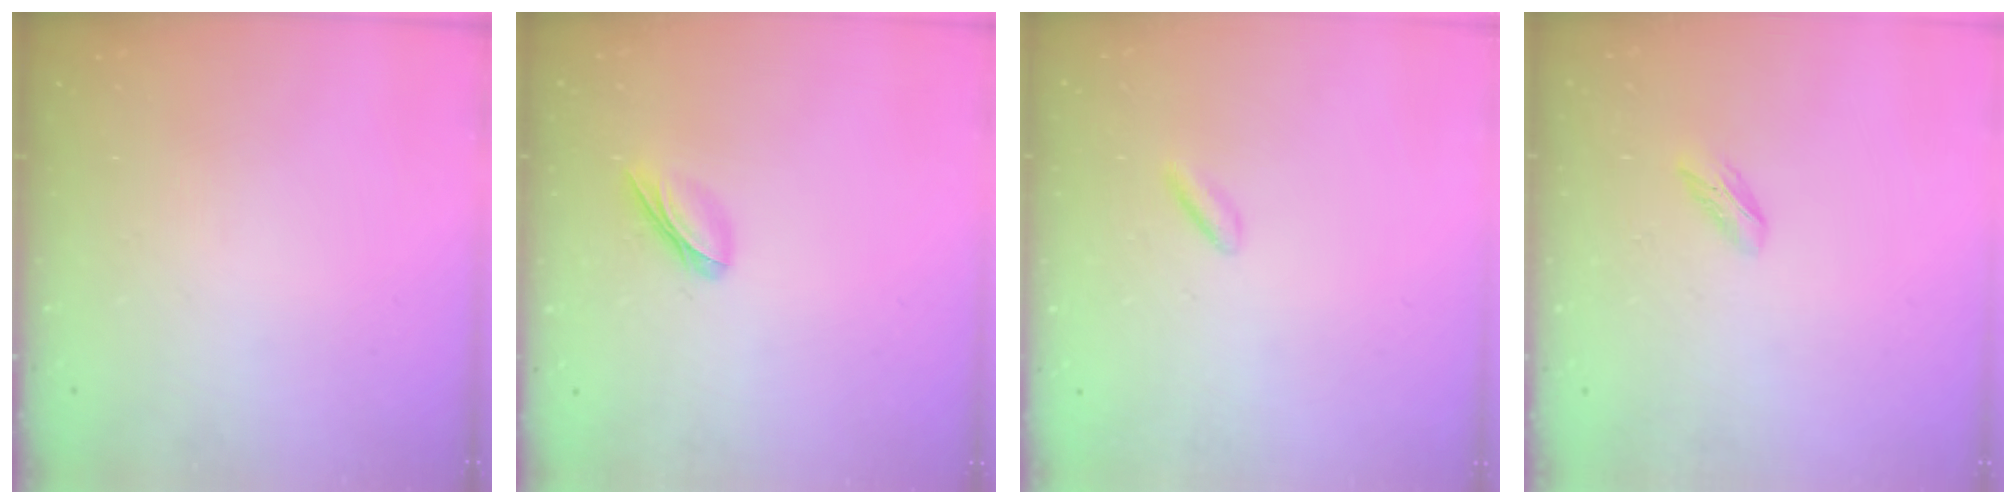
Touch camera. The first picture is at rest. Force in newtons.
{"total": 5.1, "press": 5.1, "slide": 0.5}
{"total": 1.5, "press": 1.3, "slide": 0.8}
{"total": 2.7, "press": 2.6, "slide": 0.8}